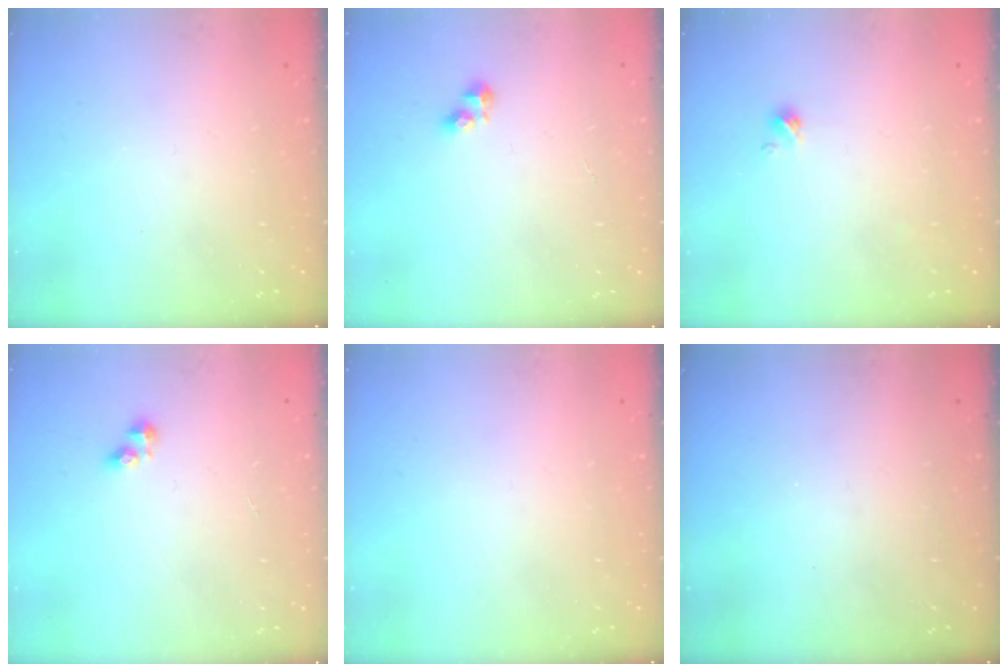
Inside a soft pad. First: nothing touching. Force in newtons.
{"total": 3.7, "press": 3.7, "slide": 0.5}
{"total": 0.0}
{"total": 3.3, "press": 3.3, "slide": 0.4}
{"total": 0.0}
{"total": 0.0}